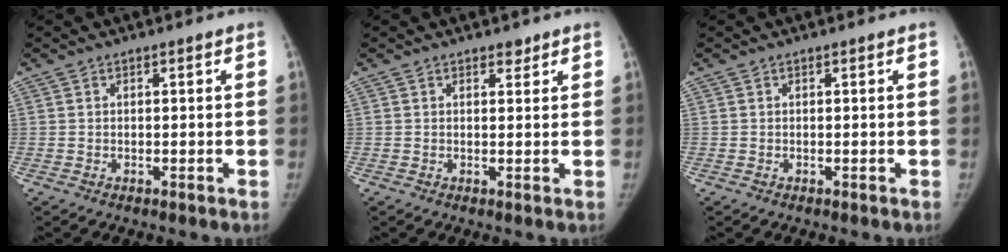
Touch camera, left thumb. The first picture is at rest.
{"total": 1.3, "force": [1.0, 0.8, 0.4], "torque": [0.008, -0.006, 0.014]}
{"total": 0.0}